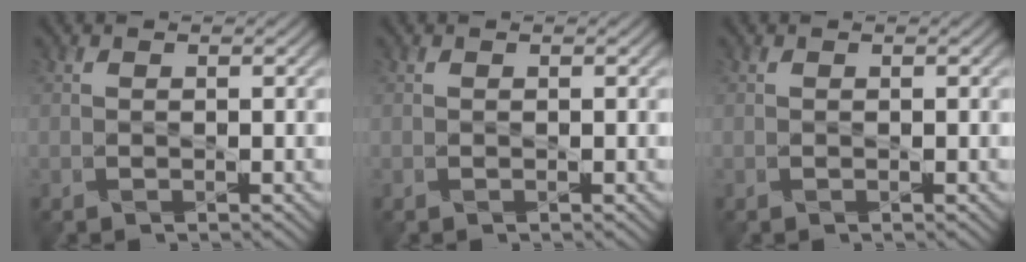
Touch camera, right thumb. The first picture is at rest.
{"total": 0.0}
{"total": 0.0}